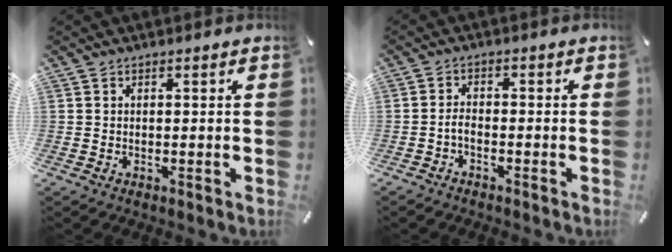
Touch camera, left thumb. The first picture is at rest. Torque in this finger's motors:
{"motor_torque": [-0.52, 0.62, 0.48, 0.48, 0.14]}